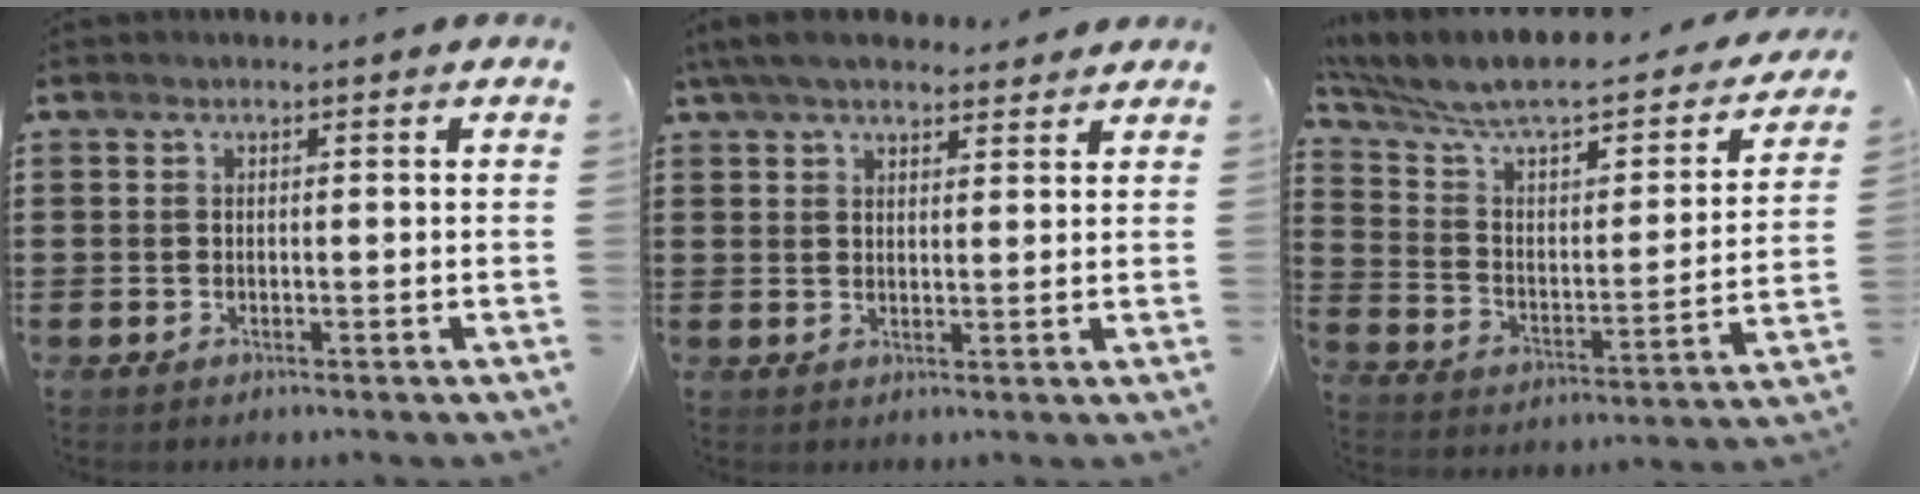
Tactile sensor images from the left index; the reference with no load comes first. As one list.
[{"total": 5.2, "force": [4.5, 1.3, 2.3], "torque": [-0.057, -0.003, 0.086]}, {"total": 7.3, "force": [6.2, 1.7, 3.5], "torque": [-0.100, -0.055, 0.101]}]